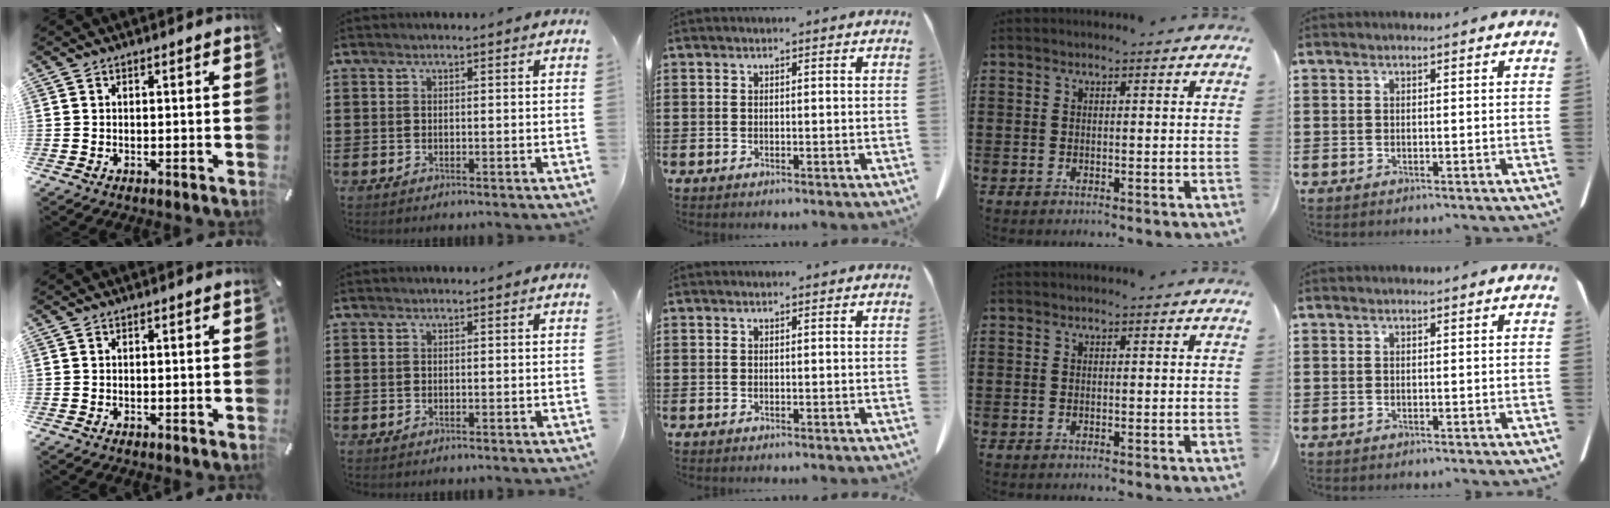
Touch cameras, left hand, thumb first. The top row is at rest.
{}